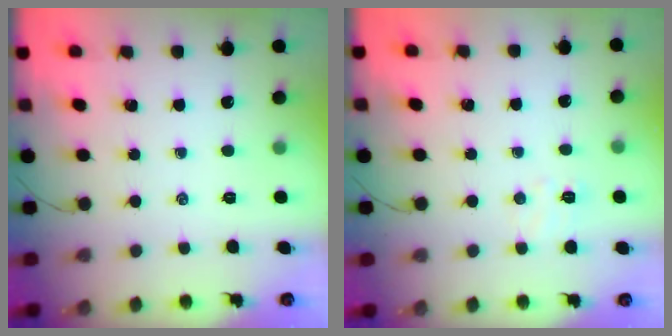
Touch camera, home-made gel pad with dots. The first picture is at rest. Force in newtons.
{"total": 4.9, "press": 4.8, "slide": 1.2}